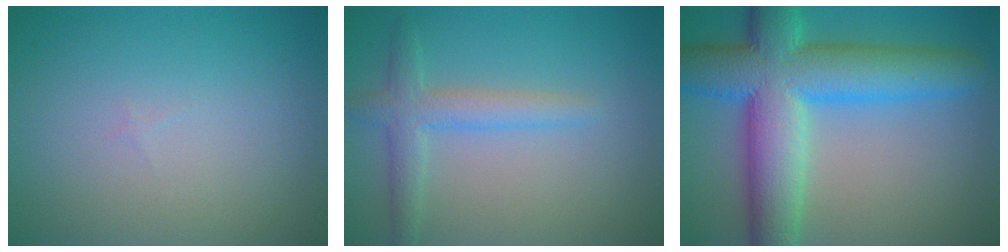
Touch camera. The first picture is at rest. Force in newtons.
{"total": 3.0, "press": 3.0, "slide": 0.2}
{"total": 11.8, "press": 11.7, "slide": 0.3}